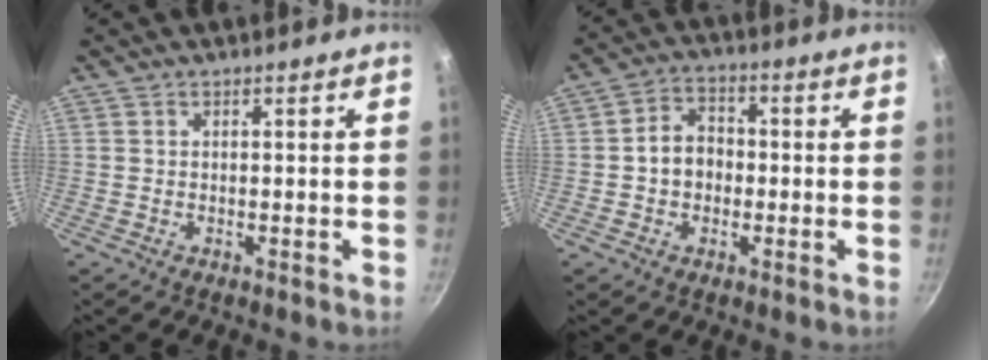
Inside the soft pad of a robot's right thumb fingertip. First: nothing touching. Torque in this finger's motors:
{"motor_torque": [0.09, 0.09, 0.02, 0.11, 0.05]}